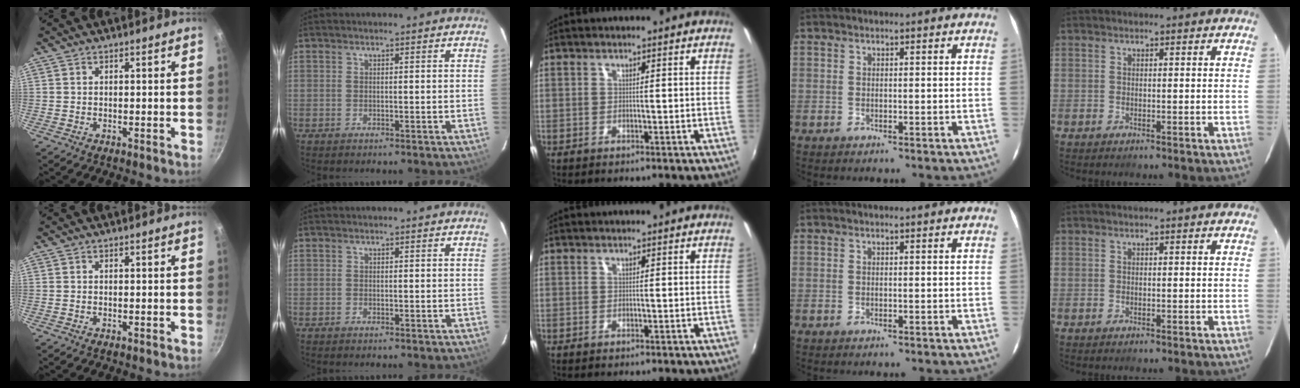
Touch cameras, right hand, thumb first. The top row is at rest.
{}